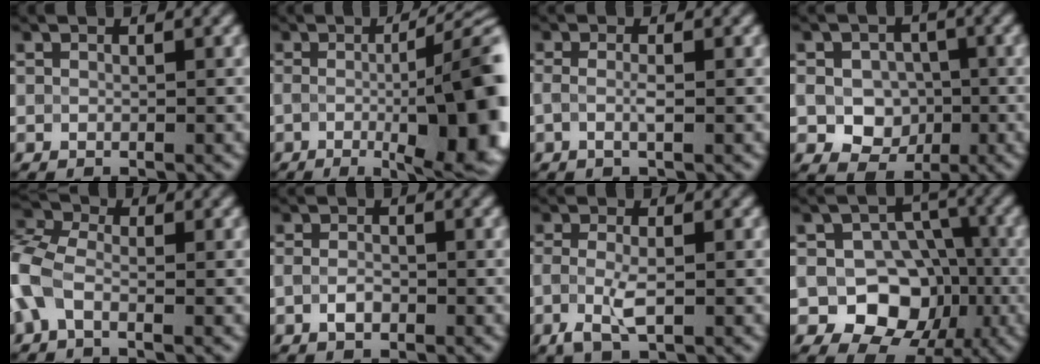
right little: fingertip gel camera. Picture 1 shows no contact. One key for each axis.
{"total": 15.5, "fx": -1.7, "fy": 5.0, "fz": 14.6, "tx": -0.140, "ty": -0.002, "tz": -0.024}
{"total": 1.2, "fx": -0.3, "fy": 0.2, "fz": 1.2, "tx": -0.027, "ty": -0.005, "tz": -0.005}
{"total": 5.4, "fx": -0.9, "fy": 4.4, "fz": 2.9, "tx": -0.038, "ty": -0.008, "tz": -0.020}
{"total": 4.8, "fx": -1.5, "fy": 2.8, "fz": 3.6, "tx": -0.097, "ty": 0.010, "tz": -0.047}
{"total": 1.5, "fx": -0.7, "fy": 0.8, "fz": 1.0, "tx": -0.022, "ty": -0.001, "tz": -0.014}
{"total": 2.8, "fx": -0.8, "fy": 1.0, "fz": 2.5, "tx": -0.061, "ty": -0.011, "tz": -0.014}
{"total": 9.0, "fx": -2.5, "fy": 7.1, "fz": 5.0, "tx": -0.050, "ty": -0.004, "tz": -0.056}